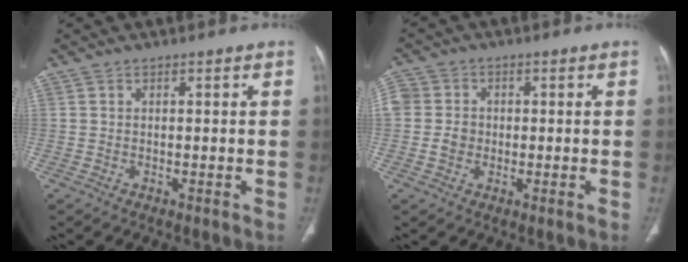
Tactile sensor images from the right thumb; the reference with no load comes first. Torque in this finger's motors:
{"motor_torque": [0.92, 0.74, 0.79, 0.00, 0.20]}